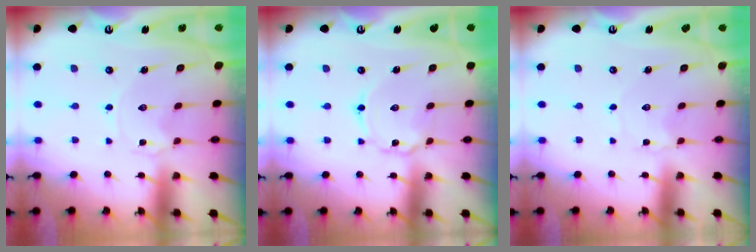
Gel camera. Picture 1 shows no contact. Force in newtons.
{"total": 2.7, "press": 2.7, "slide": 0.3}
{"total": 0.0}